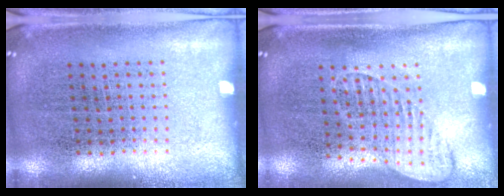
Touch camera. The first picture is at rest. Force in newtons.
{"total": 1.4, "press": 1.2, "slide": 0.9}